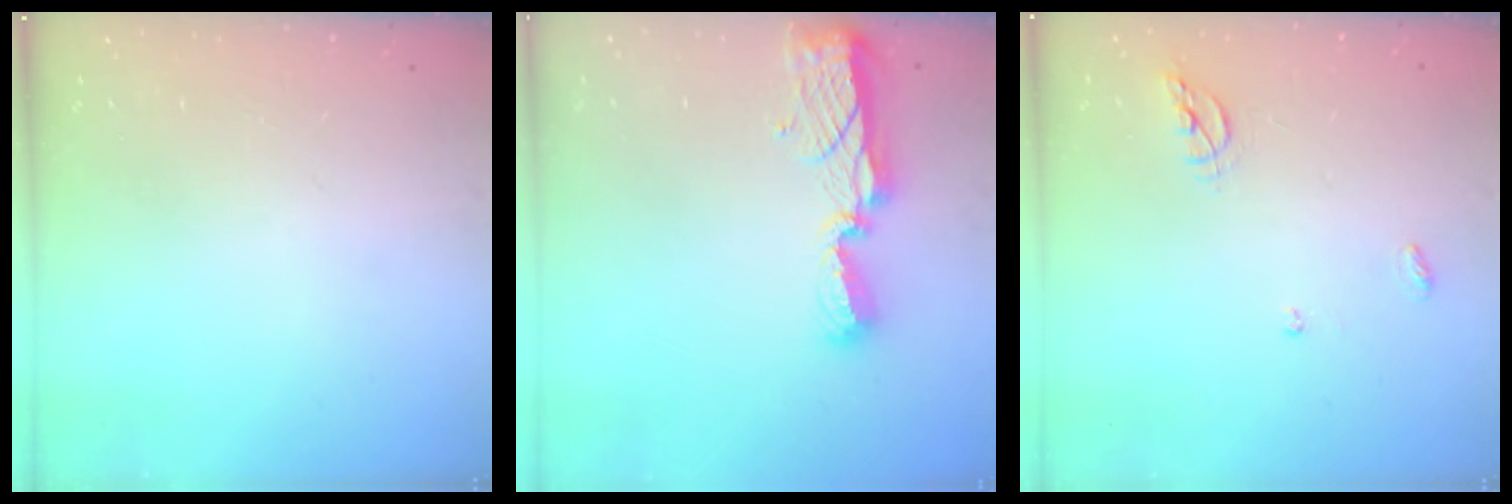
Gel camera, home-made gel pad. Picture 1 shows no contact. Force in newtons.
{"total": 8.3, "press": 8.3, "slide": 0.8}
{"total": 6.5, "press": 6.5, "slide": 0.6}